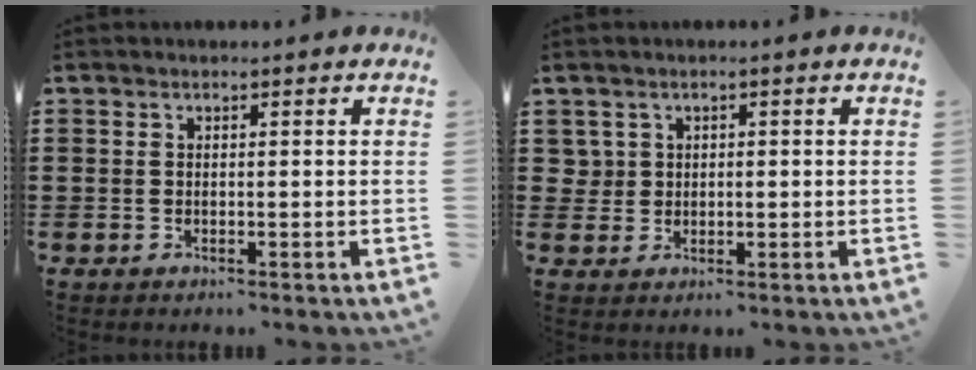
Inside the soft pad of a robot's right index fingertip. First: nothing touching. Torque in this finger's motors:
{"motor_torque": [-0.31, 0.28, -0.13, -0.04]}